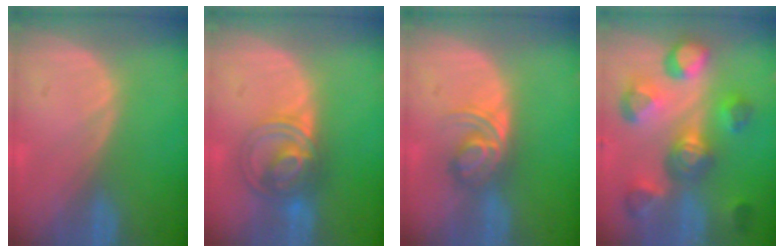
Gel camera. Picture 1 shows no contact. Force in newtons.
{"total": 6.9, "press": 6.5, "slide": 2.2}
{"total": 5.8, "press": 5.0, "slide": 2.9}
{"total": 11.1, "press": 10.1, "slide": 4.7}